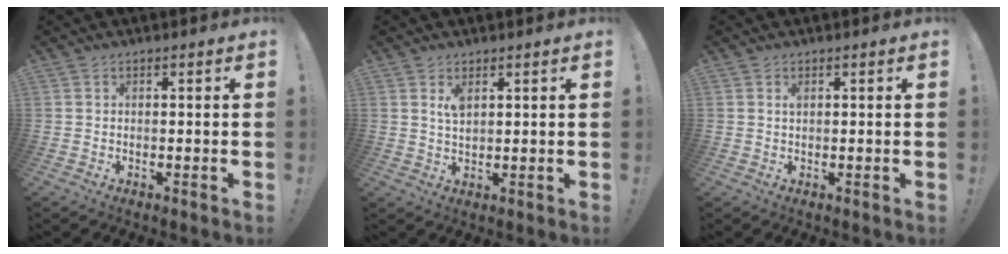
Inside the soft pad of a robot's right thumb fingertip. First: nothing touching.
{"total": 3.2, "force": [1.9, 1.2, 2.3], "torque": [-0.037, -0.008, 0.032]}
{"total": 0.7, "force": [0.4, 0.0, 0.6], "torque": [-0.006, -0.002, 0.006]}